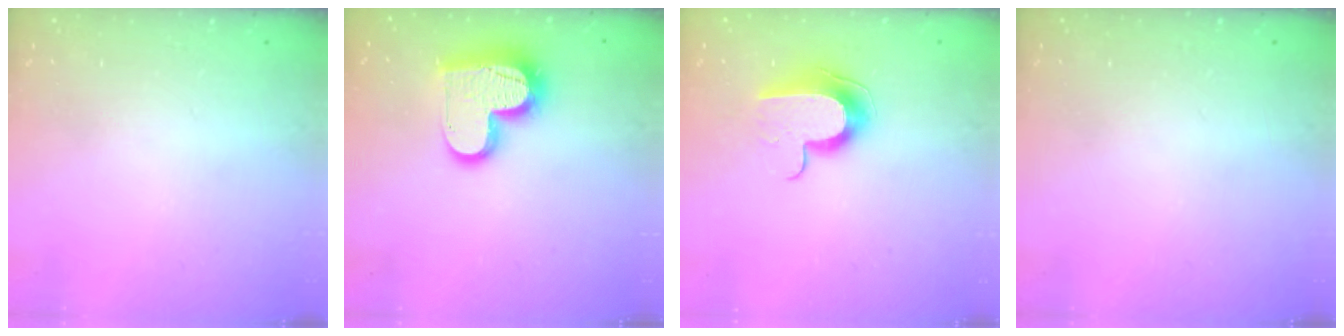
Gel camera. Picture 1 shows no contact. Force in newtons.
{"total": 15.2, "press": 15.1, "slide": 1.4}
{"total": 9.8, "press": 9.8, "slide": 0.6}
{"total": 0.0}